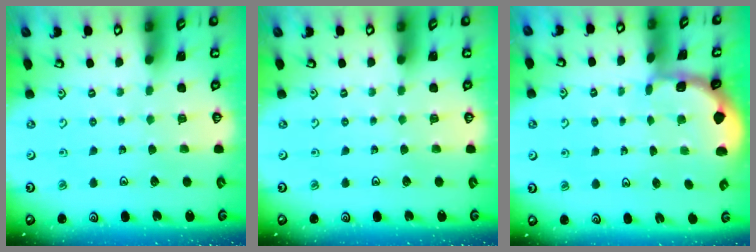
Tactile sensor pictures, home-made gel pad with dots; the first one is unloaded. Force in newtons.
{"total": 0.0}
{"total": 1.6, "press": 1.6, "slide": 0.3}